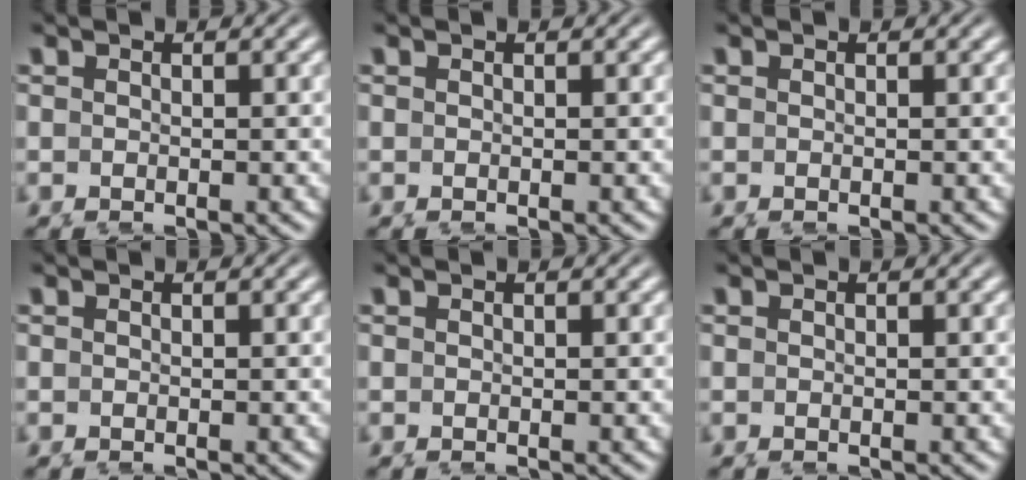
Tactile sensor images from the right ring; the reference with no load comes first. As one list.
[{"total": 0.0}, {"total": 0.0}, {"total": 0.0}, {"total": 0.0}, {"total": 0.0}]